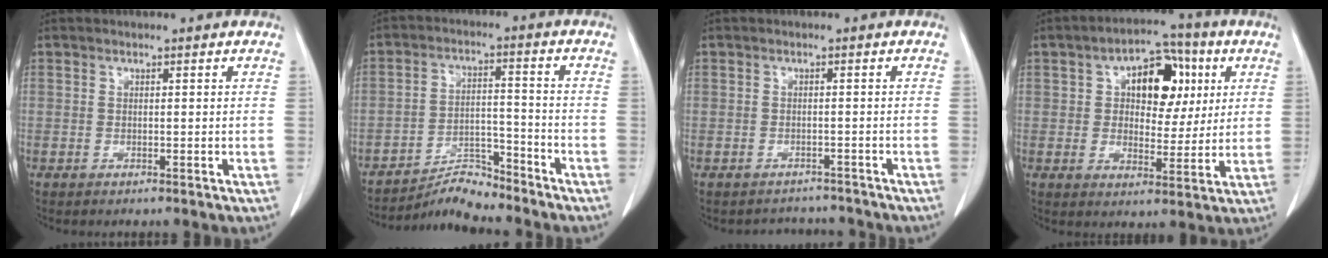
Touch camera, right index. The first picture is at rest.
{"total": 6.3, "force": [-6.3, 0.3, 0.2], "torque": [-0.006, 0.010, -0.106]}
{"total": 3.6, "force": [-3.3, 1.3, -0.7], "torque": [0.009, 0.008, -0.045]}
{"total": 11.0, "force": [3.2, 6.2, 8.4], "torque": [-0.121, 0.030, 0.050]}